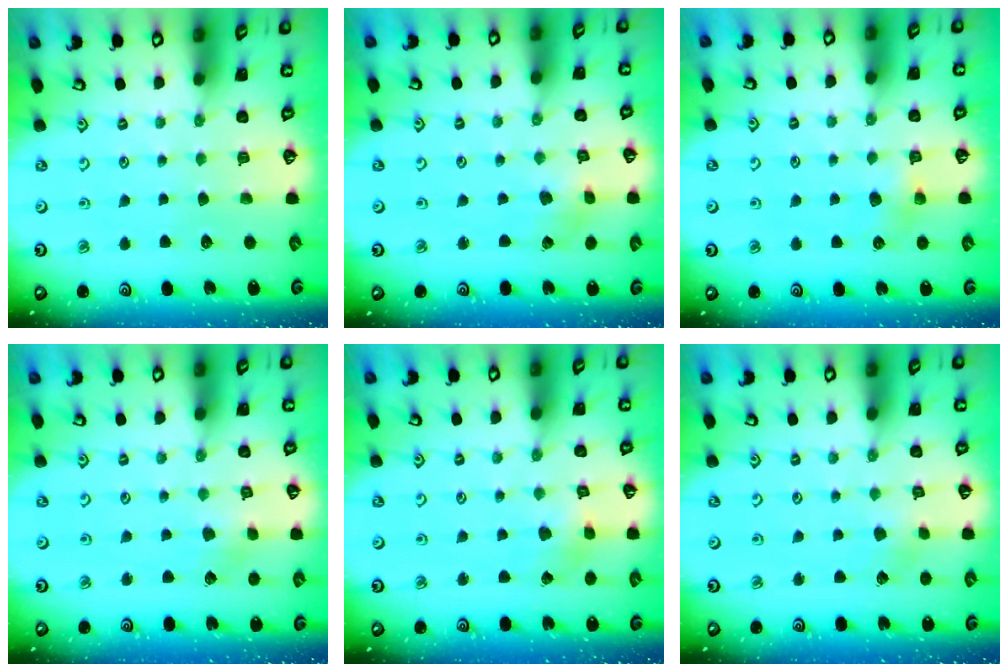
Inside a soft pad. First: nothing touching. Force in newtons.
{"total": 2.5, "press": 2.4, "slide": 0.5}
{"total": 5.4, "press": 5.4, "slide": 0.6}
{"total": 2.8, "press": 2.7, "slide": 0.5}
{"total": 2.8, "press": 2.8, "slide": 0.3}
{"total": 2.7, "press": 2.7, "slide": 0.2}